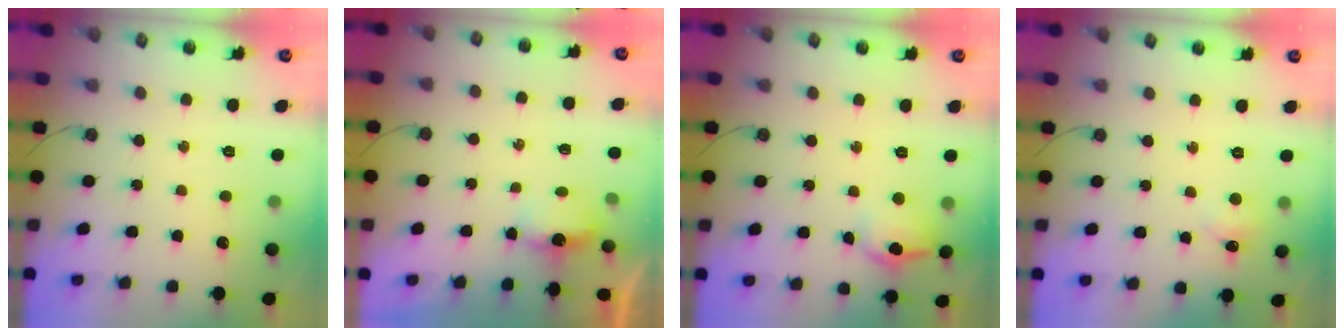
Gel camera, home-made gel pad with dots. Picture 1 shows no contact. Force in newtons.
{"total": 3.4, "press": 3.4, "slide": 0.5}
{"total": 9.3, "press": 9.2, "slide": 1.3}
{"total": 5.7, "press": 5.6, "slide": 0.9}